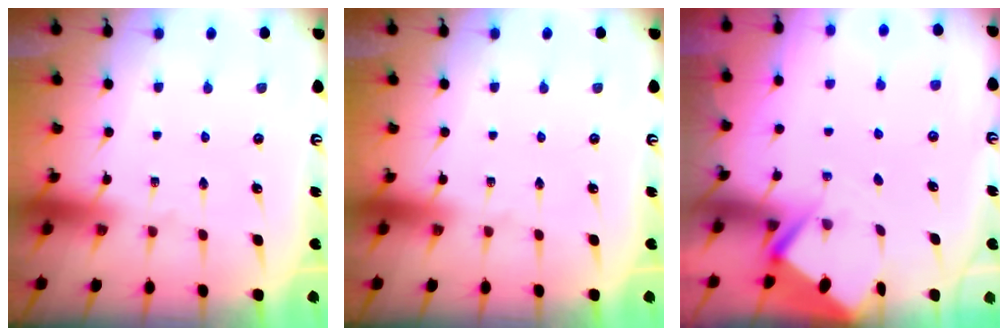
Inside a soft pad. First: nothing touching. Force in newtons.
{"total": 0.0}
{"total": 2.9, "press": 2.9, "slide": 0.3}